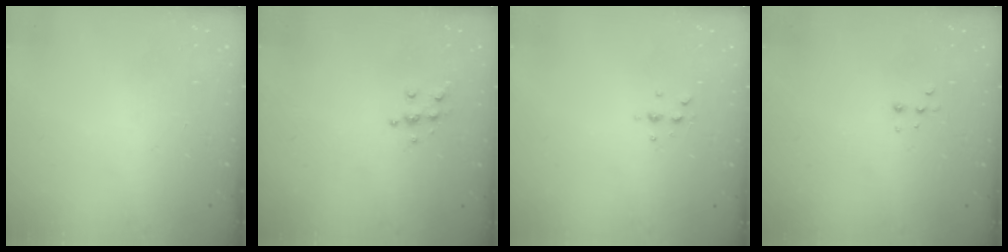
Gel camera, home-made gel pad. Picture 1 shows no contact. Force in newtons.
{"total": 6.4, "press": 6.4, "slide": 0.6}
{"total": 4.4, "press": 4.3, "slide": 0.5}
{"total": 4.2, "press": 4.1, "slide": 0.9}